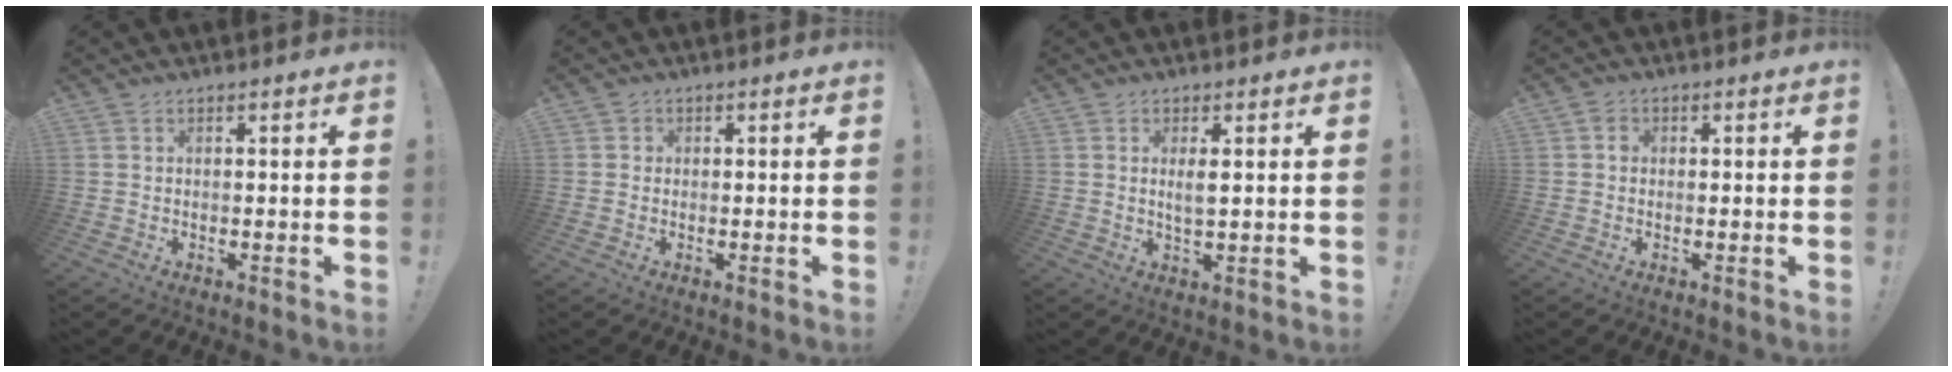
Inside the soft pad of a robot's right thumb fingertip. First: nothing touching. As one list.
[{"total": 1.1, "force": [0.0, 1.1, 0.2], "torque": [-0.001, 0.003, 0.000]}, {"total": 3.2, "force": [0.9, 0.8, 2.9], "torque": [-0.044, -0.010, 0.013]}, {"total": 1.8, "force": [-0.2, 1.6, 0.9], "torque": [-0.022, 0.008, -0.003]}]